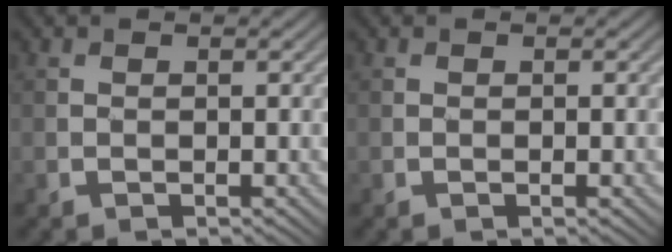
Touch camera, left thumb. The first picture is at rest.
{"total": 0.6, "force": [-0.2, 0.1, 0.6], "torque": [-0.008, -0.002, -0.002]}